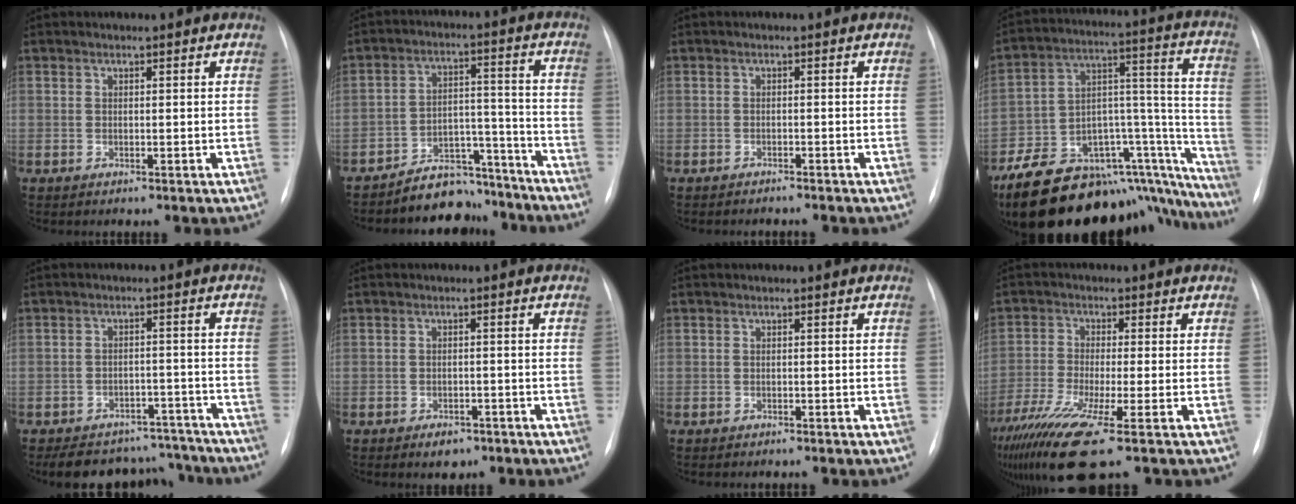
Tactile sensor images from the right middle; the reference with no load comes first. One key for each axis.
{"total": 10.5, "fx": -9.7, "fy": 4.0, "fz": 1.2, "tx": 0.001, "ty": 0.063, "tz": -0.156}
{"total": 2.4, "fx": -2.4, "fy": 0.3, "fz": 0.5, "tx": -0.003, "ty": -0.004, "tz": -0.029}
{"total": 28.1, "fx": -23.3, "fy": 9.9, "fz": 12.1, "tx": -0.100, "ty": 0.059, "tz": -0.328}
{"total": 13.1, "fx": -11.8, "fy": 5.1, "fz": 2.3, "tx": -0.023, "ty": 0.030, "tz": -0.149}
{"total": 2.9, "fx": -2.0, "fy": 1.6, "fz": 1.3, "tx": -0.019, "ty": 0.002, "tz": -0.021}
{"total": 1.5, "fx": -1.4, "fy": 0.4, "fz": 0.6, "tx": -0.010, "ty": -0.003, "tz": -0.016}
{"total": 12.9, "fx": -8.4, "fy": 0.5, "fz": 9.8, "tx": -0.201, "ty": -0.040, "tz": -0.153}